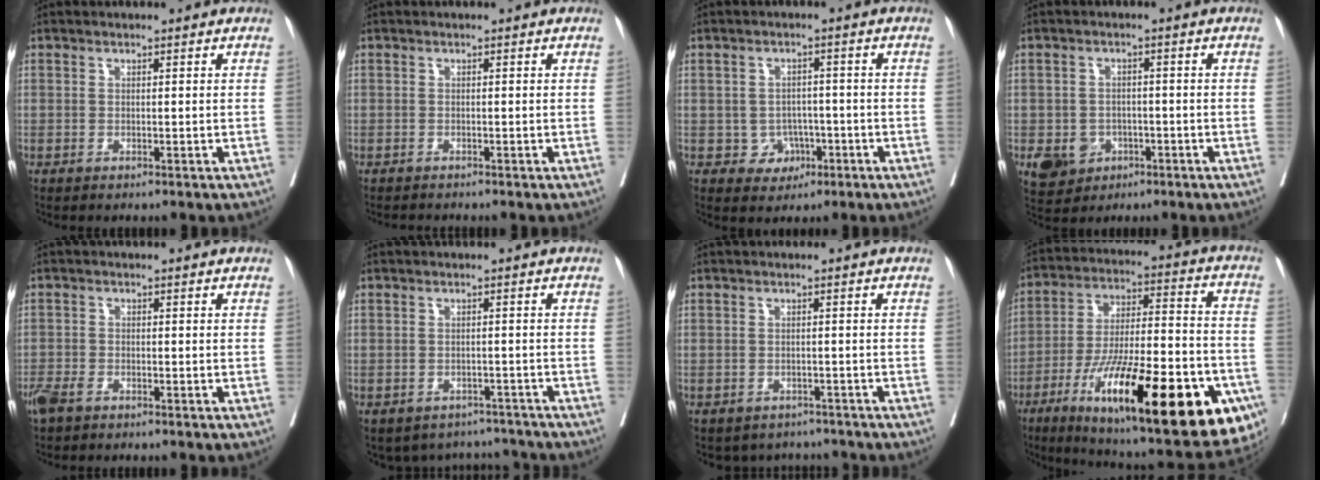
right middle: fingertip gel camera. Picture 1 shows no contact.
{"total": 1.3, "force": [-1.3, -0.1, 0.2], "torque": [-0.004, -0.003, -0.019]}
{"total": 3.8, "force": [-1.3, 3.4, 1.0], "torque": [-0.002, 0.010, -0.010]}
{"total": 5.8, "force": [-2.5, 5.0, 1.6], "torque": [-0.022, 0.006, -0.031]}
{"total": 3.5, "force": [-2.7, 1.3, 1.8], "torque": [-0.037, -0.004, -0.051]}
{"total": 7.4, "force": [-6.7, 3.2, 0.1], "torque": [0.012, 0.023, -0.079]}
{"total": 4.9, "force": [-4.4, 2.3, 0.0], "torque": [0.013, 0.013, -0.053]}
{"total": 33.4, "force": [-14.2, 7.7, 29.2], "torque": [-0.383, -0.030, -0.213]}